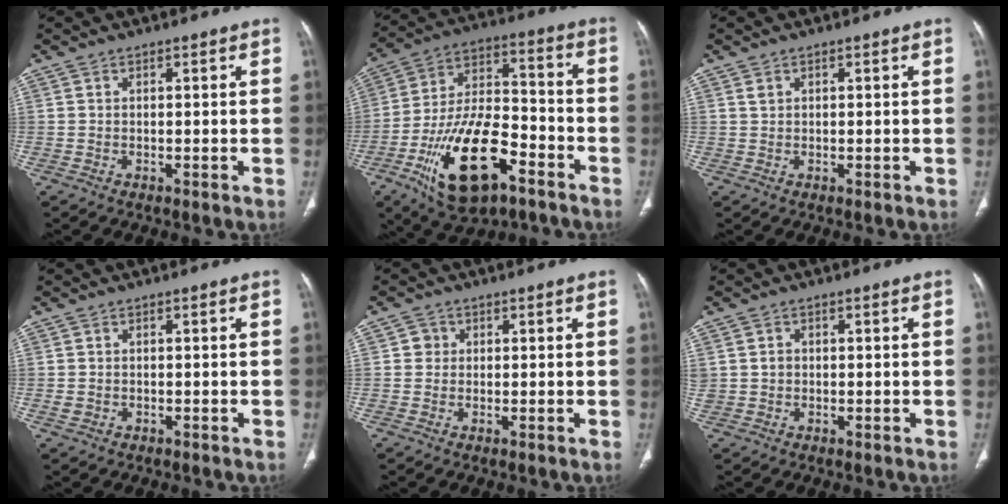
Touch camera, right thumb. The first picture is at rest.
{"total": 21.2, "force": [-10.1, 10.0, 15.8], "torque": [-0.275, 0.061, -0.168]}
{"total": 0.9, "force": [0.6, 0.6, 0.4], "torque": [-0.003, 0.000, 0.012]}
{"total": 1.3, "force": [-0.4, 1.1, 0.7], "torque": [-0.014, 0.004, -0.005]}
{"total": 2.1, "force": [0.3, 2.0, 0.5], "torque": [0.005, 0.003, 0.001]}
{"total": 1.9, "force": [0.2, 1.7, 0.8], "torque": [-0.008, 0.003, 0.008]}